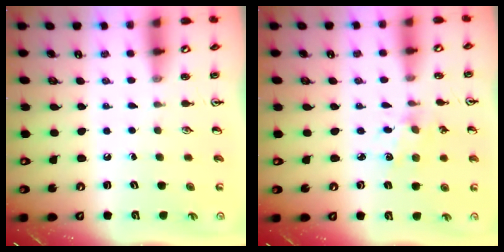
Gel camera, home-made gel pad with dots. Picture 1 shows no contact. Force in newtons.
{"total": 2.9, "press": 2.8, "slide": 0.3}